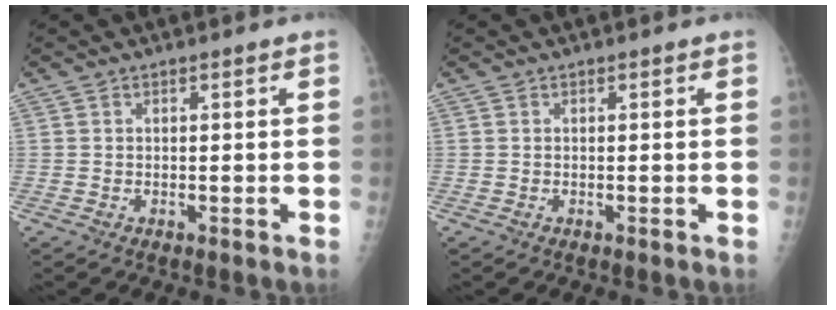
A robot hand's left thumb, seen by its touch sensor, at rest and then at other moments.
{"total": 0.0}